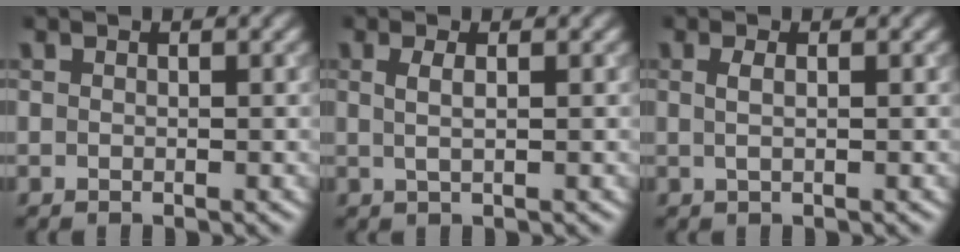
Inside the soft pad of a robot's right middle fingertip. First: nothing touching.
{"total": 1.5, "force": [0.3, 0.5, 1.4], "torque": [-0.023, 0.001, 0.002]}
{"total": 1.2, "force": [0.1, 0.4, 1.1], "torque": [-0.019, 0.003, 0.001]}